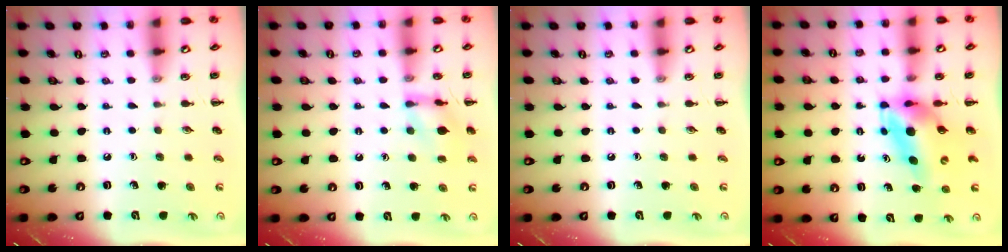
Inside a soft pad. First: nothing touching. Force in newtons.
{"total": 10.9, "press": 10.8, "slide": 0.6}
{"total": 0.0}
{"total": 5.8, "press": 5.6, "slide": 1.5}